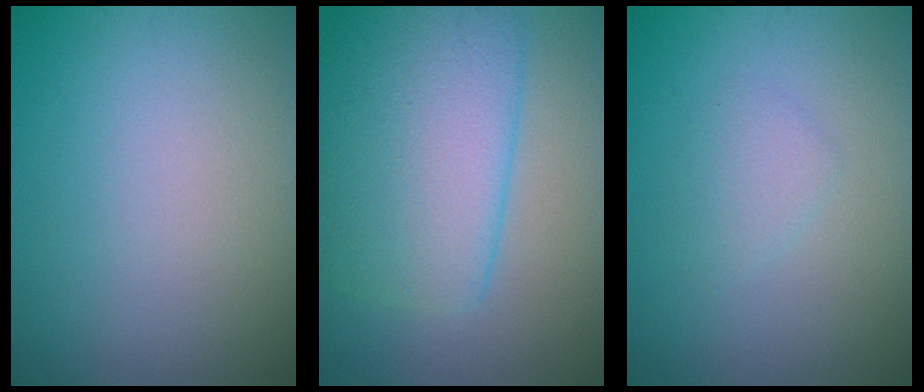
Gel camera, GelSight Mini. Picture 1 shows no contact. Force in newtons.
{"total": 8.9, "press": 8.9, "slide": 0.2}
{"total": 1.4, "press": 1.4, "slide": 0.1}